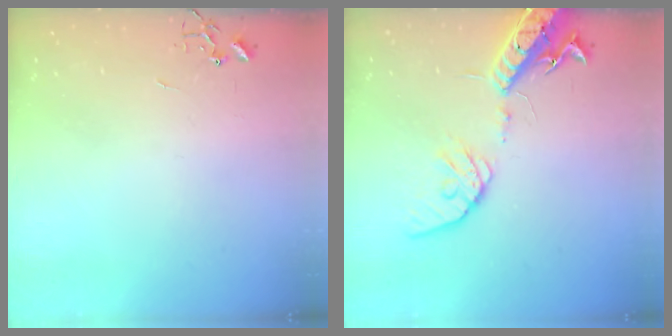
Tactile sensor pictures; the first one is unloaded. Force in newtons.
{"total": 17.5, "press": 17.1, "slide": 3.5}